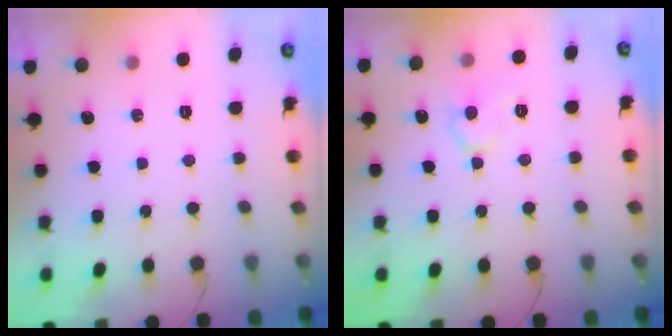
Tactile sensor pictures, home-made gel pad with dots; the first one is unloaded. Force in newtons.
{"total": 8.9, "press": 8.9, "slide": 0.8}